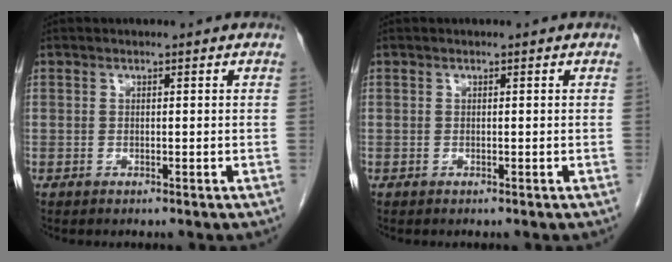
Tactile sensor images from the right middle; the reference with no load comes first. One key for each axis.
{"total": 0.0}